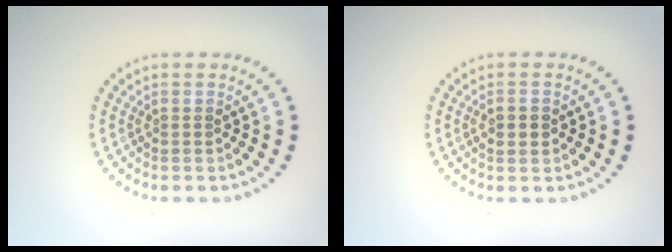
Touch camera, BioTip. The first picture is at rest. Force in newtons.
{"total": 2.1, "press": 2.1, "slide": 0.1}